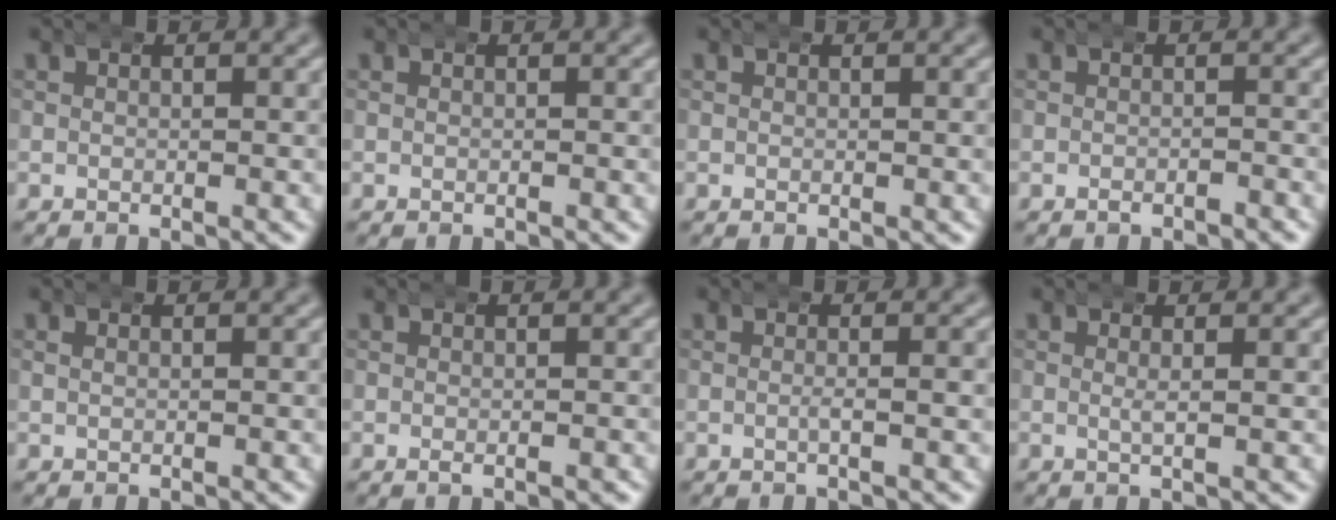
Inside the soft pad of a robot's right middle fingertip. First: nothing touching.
{"total": 0.0}
{"total": 0.0}
{"total": 1.0, "force": [-0.9, 0.3, 0.1], "torque": [0.000, 0.000, -0.015]}
{"total": 0.6, "force": [0.3, 0.3, 0.4], "torque": [-0.003, 0.004, 0.003]}
{"total": 1.0, "force": [-0.5, 0.4, 0.8], "torque": [-0.011, 0.000, -0.008]}
{"total": 1.3, "force": [-0.3, 0.3, 1.2], "torque": [-0.019, 0.005, -0.013]}
{"total": 1.6, "force": [0.5, 0.4, 1.5], "torque": [-0.025, 0.003, 0.002]}